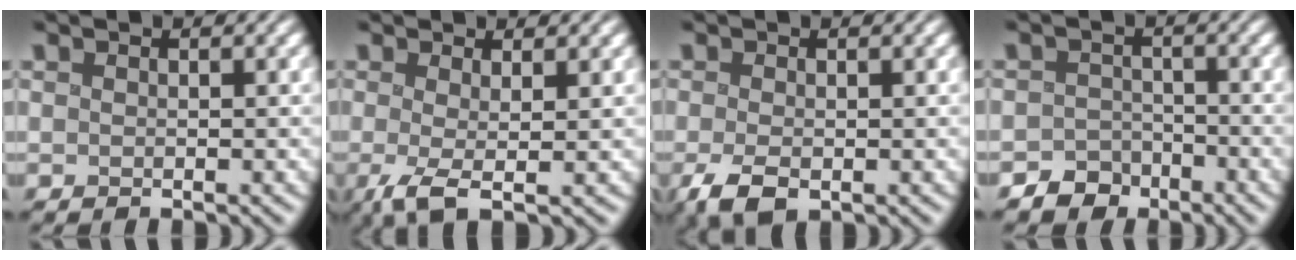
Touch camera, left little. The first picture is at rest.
{"total": 2.6, "force": [-0.4, 0.6, 2.5], "torque": [-0.047, -0.006, -0.011]}
{"total": 2.9, "force": [-1.2, 1.6, 2.1], "torque": [-0.047, -0.006, -0.022]}
{"total": 3.7, "force": [-2.9, 2.2, 0.0], "torque": [0.025, 0.003, -0.051]}